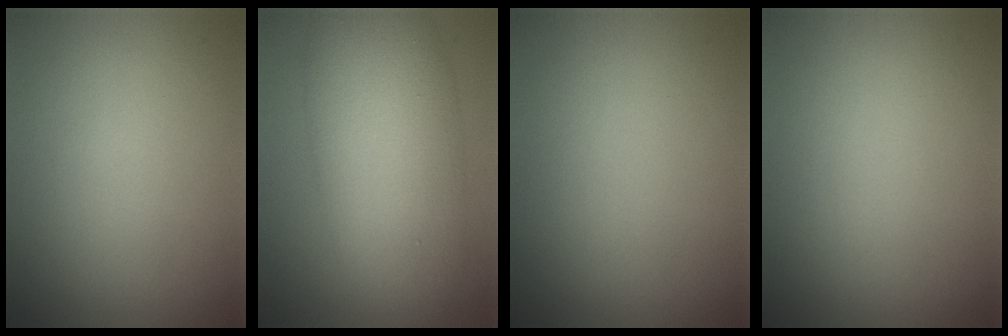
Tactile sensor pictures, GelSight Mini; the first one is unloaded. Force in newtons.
{"total": 10.7, "press": 10.7, "slide": 0.5}
{"total": 0.0}
{"total": 0.0}